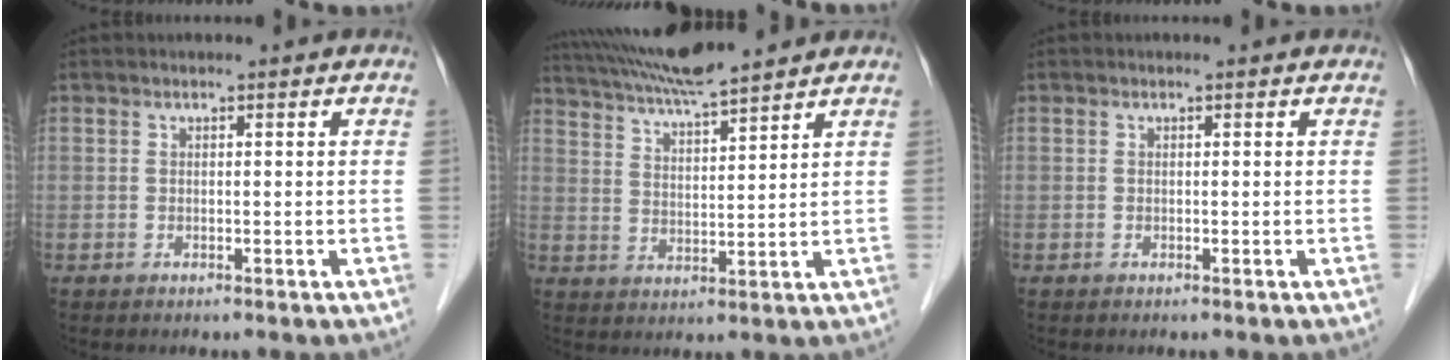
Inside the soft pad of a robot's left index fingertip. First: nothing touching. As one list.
[{"total": 10.4, "force": [9.5, -0.4, 4.4], "torque": [-0.084, 0.021, 0.168]}, {"total": 0.0}]